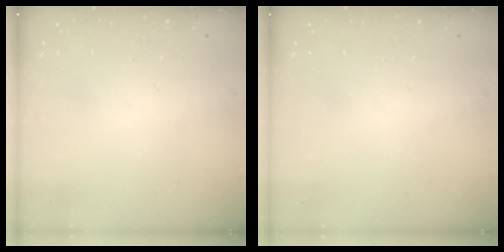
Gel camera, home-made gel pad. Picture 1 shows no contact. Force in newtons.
{"total": 0.0}